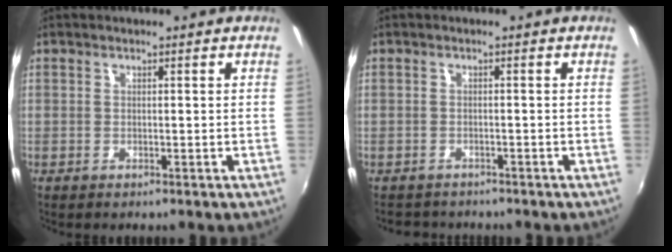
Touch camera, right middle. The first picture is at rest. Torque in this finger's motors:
{"motor_torque": [0.26, -0.46, -0.03, -0.02]}